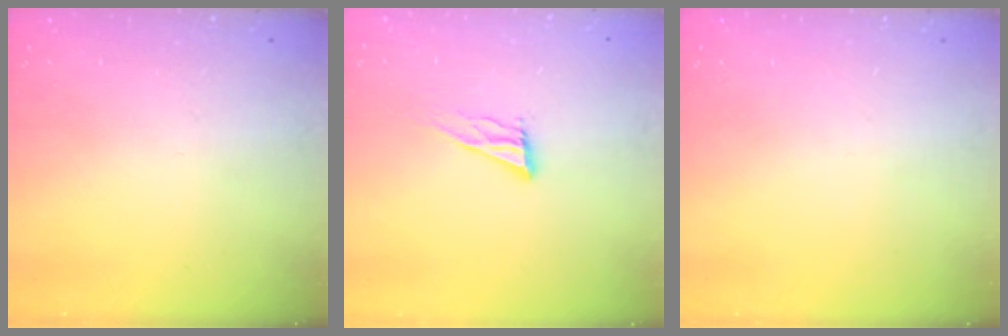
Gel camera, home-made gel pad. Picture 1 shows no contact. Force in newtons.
{"total": 9.3, "press": 9.0, "slide": 2.5}
{"total": 0.0}